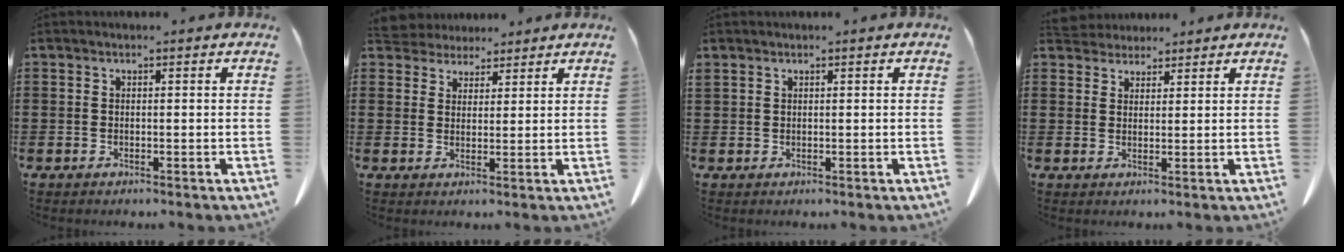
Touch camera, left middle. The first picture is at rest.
{"total": 3.5, "force": [3.3, 1.3, -0.1], "torque": [-0.013, -0.006, 0.061]}
{"total": 0.6, "force": [0.5, 0.2, 0.1], "torque": [-0.006, -0.001, 0.011]}
{"total": 3.1, "force": [2.9, 0.9, 0.0], "torque": [-0.009, -0.004, 0.057]}